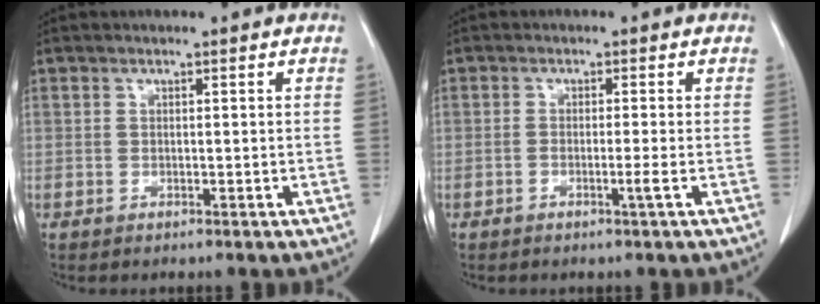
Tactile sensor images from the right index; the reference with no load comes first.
{"total": 1.5, "force": [-0.6, -0.4, 1.3], "torque": [-0.023, 0.000, -0.011]}